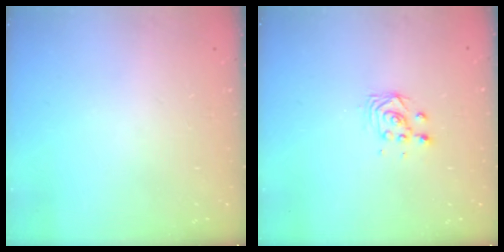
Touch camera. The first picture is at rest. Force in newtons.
{"total": 2.8, "press": 2.8, "slide": 0.3}